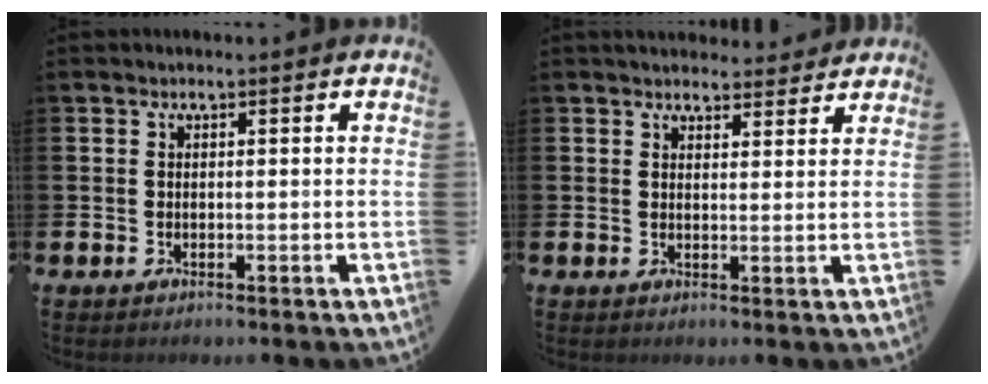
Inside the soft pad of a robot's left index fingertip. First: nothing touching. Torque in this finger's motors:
{"motor_torque": [0.99, -1.16, 0.31, 0.05]}